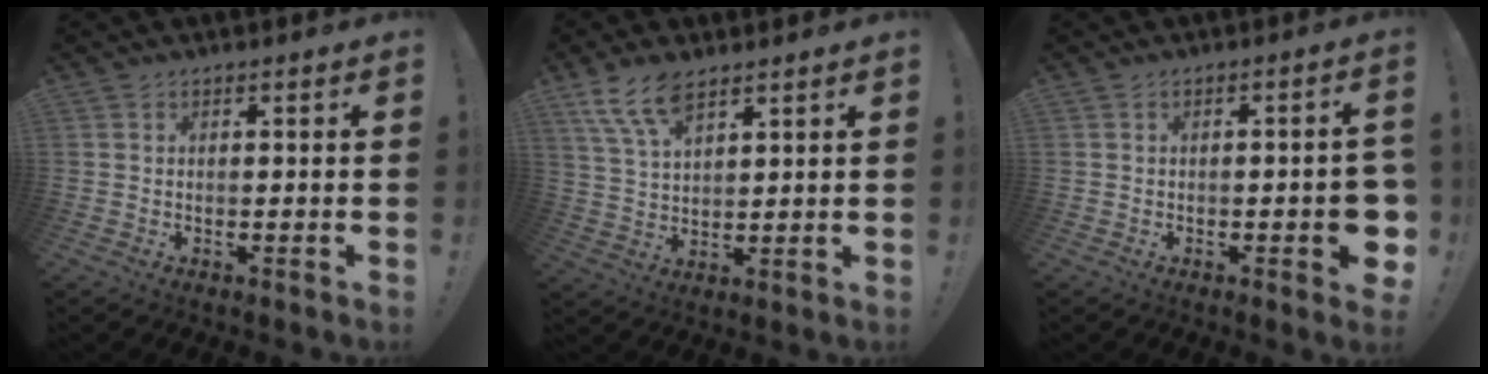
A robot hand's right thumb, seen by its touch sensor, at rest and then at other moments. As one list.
[{"total": 9.4, "force": [6.5, 3.8, 5.6], "torque": [-0.107, -0.023, 0.124]}, {"total": 6.1, "force": [-1.7, 1.6, 5.6], "torque": [-0.066, 0.002, -0.023]}]